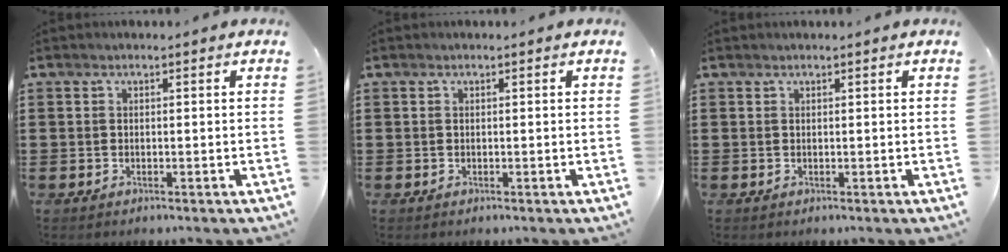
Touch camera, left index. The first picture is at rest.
{"total": 0.0}
{"total": 0.0}